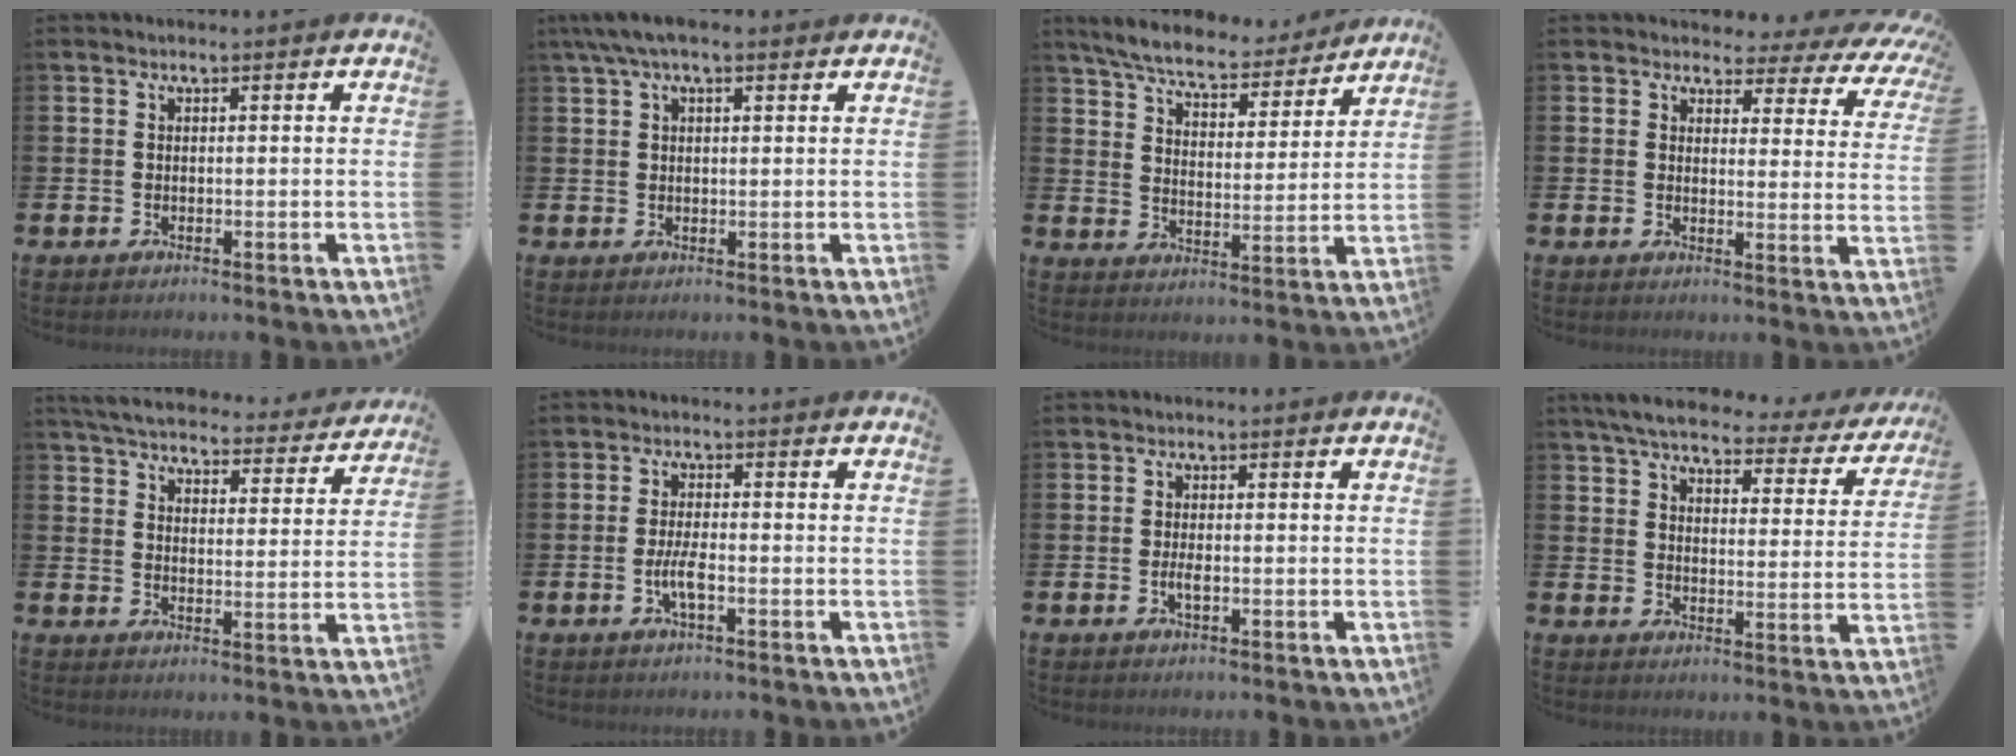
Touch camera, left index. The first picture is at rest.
{"total": 4.3, "force": [2.8, 1.5, 2.8], "torque": [-0.057, 0.005, 0.051]}
{"total": 7.3, "force": [6.8, 1.3, 2.2], "torque": [-0.070, -0.043, 0.116]}
{"total": 2.9, "force": [2.2, 1.7, 0.8], "torque": [-0.021, -0.025, 0.028]}
{"total": 5.5, "force": [5.2, 1.0, 1.4], "torque": [-0.048, -0.036, 0.086]}
{"total": 3.2, "force": [-1.0, 0.9, 3.0], "torque": [-0.059, 0.000, -0.021]}
{"total": 1.6, "force": [-0.3, 0.6, 1.5], "torque": [-0.027, 0.000, -0.006]}
{"total": 5.6, "force": [4.8, 1.3, 2.4], "torque": [-0.068, -0.030, 0.077]}